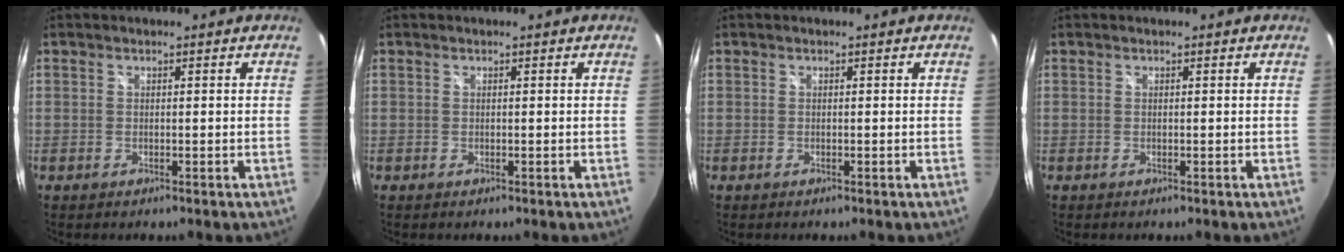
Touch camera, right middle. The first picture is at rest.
{"total": 0.0}
{"total": 0.0}
{"total": 0.0}